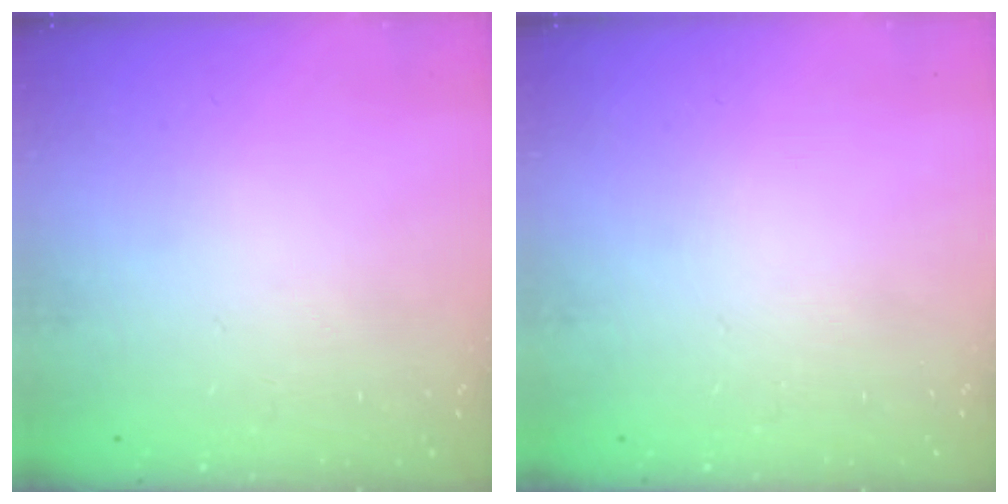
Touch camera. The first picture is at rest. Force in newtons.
{"total": 0.0}